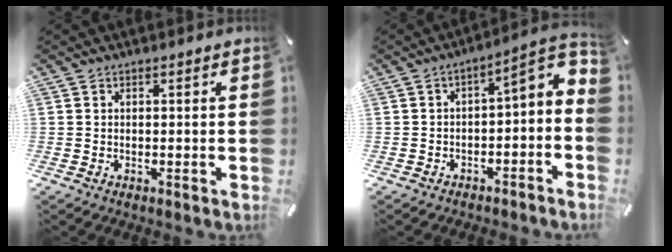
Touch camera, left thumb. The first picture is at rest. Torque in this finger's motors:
{"motor_torque": [-0.19, 0.55, 0.49, 0.49, 0.04]}